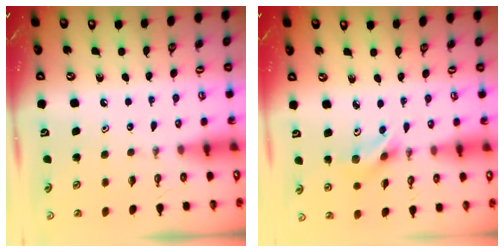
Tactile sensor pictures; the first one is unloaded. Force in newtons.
{"total": 6.0, "press": 4.4, "slide": 4.1}